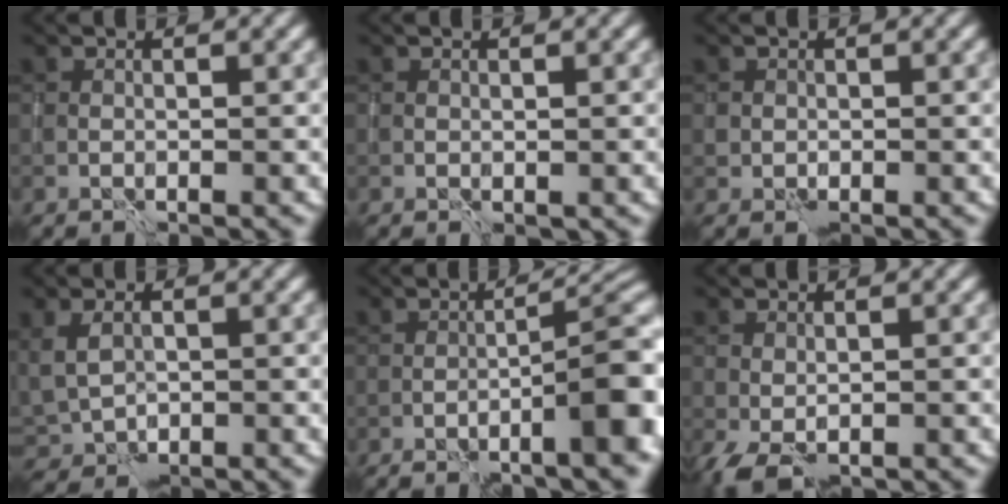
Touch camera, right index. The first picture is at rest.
{"total": 0.6, "force": [0.0, 0.5, 0.4], "torque": [-0.003, -0.003, 0.003]}
{"total": 0.8, "force": [-0.2, 0.7, 0.1], "torque": [0.002, -0.001, -0.005]}
{"total": 3.6, "force": [0.3, 2.8, 2.2], "torque": [-0.049, -0.009, 0.016]}
{"total": 10.3, "force": [-4.4, 2.2, 9.1], "torque": [-0.099, 0.019, -0.058]}
{"total": 2.0, "force": [-1.1, 1.0, 1.2], "torque": [-0.023, -0.006, -0.018]}